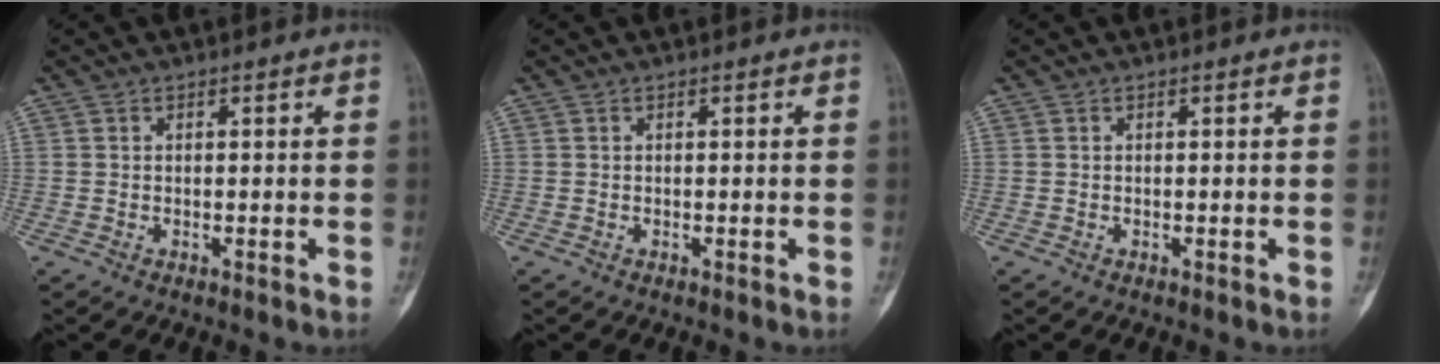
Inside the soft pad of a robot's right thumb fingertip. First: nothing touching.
{"total": 0.0}
{"total": 0.0}